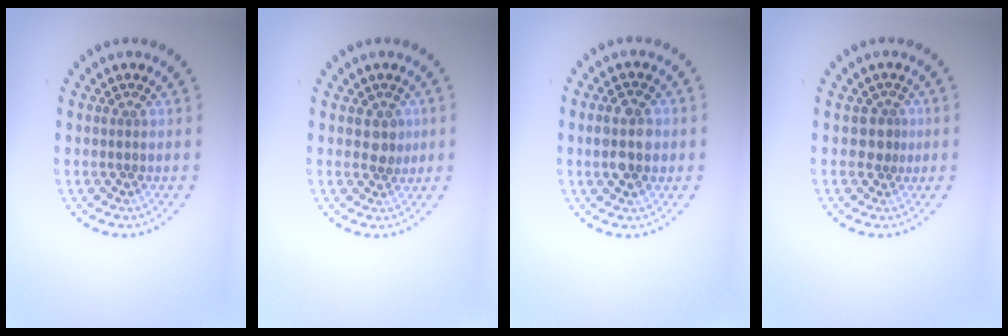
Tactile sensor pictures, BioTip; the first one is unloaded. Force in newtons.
{"total": 1.7, "press": 1.5, "slide": 0.8}
{"total": 3.9, "press": 3.9, "slide": 0.0}
{"total": 1.3, "press": 0.8, "slide": 0.9}